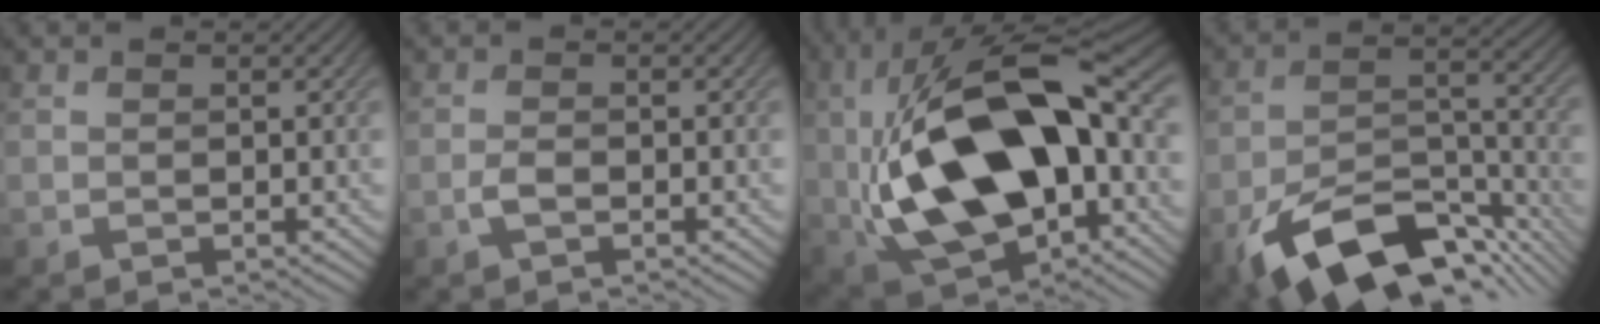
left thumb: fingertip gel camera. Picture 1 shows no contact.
{"total": 1.5, "force": [-0.9, 0.5, 1.1], "torque": [-0.024, 0.000, -0.020]}
{"total": 20.2, "force": [-0.4, 11.3, 16.7], "torque": [-0.322, -0.018, 0.003]}
{"total": 15.5, "force": [-10.0, 7.2, 9.5], "torque": [-0.179, -0.029, -0.166]}